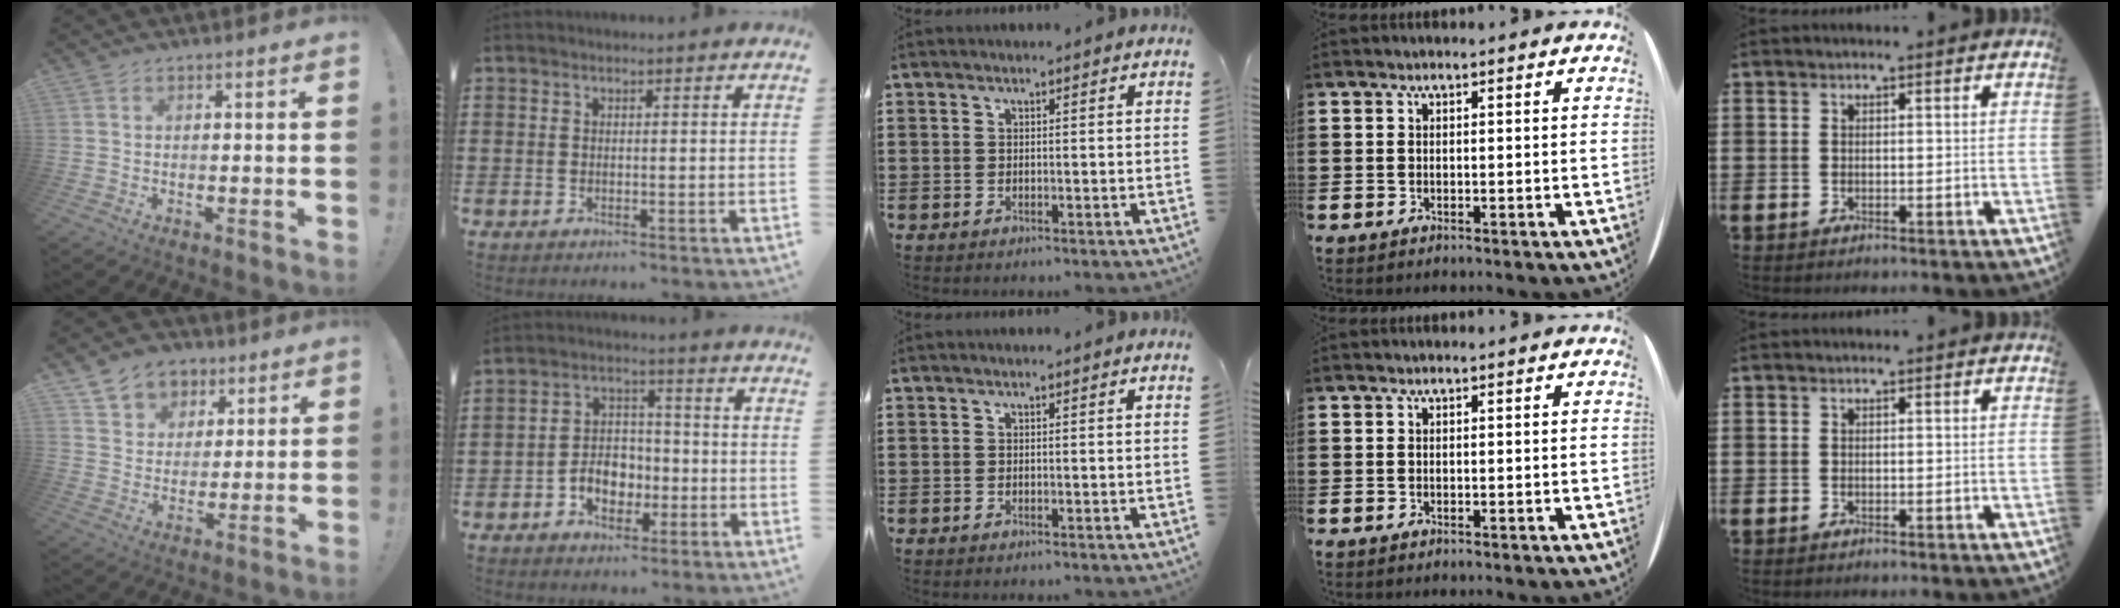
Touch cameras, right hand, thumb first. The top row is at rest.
{"thumb": {"total": 9.4, "force": [5.2, 7.6, 2.0], "torque": [-0.027, -0.034, 0.104]}, "index": {"total": 5.4, "force": [-2.2, 4.2, 2.6], "torque": [-0.044, 0.008, -0.043]}}